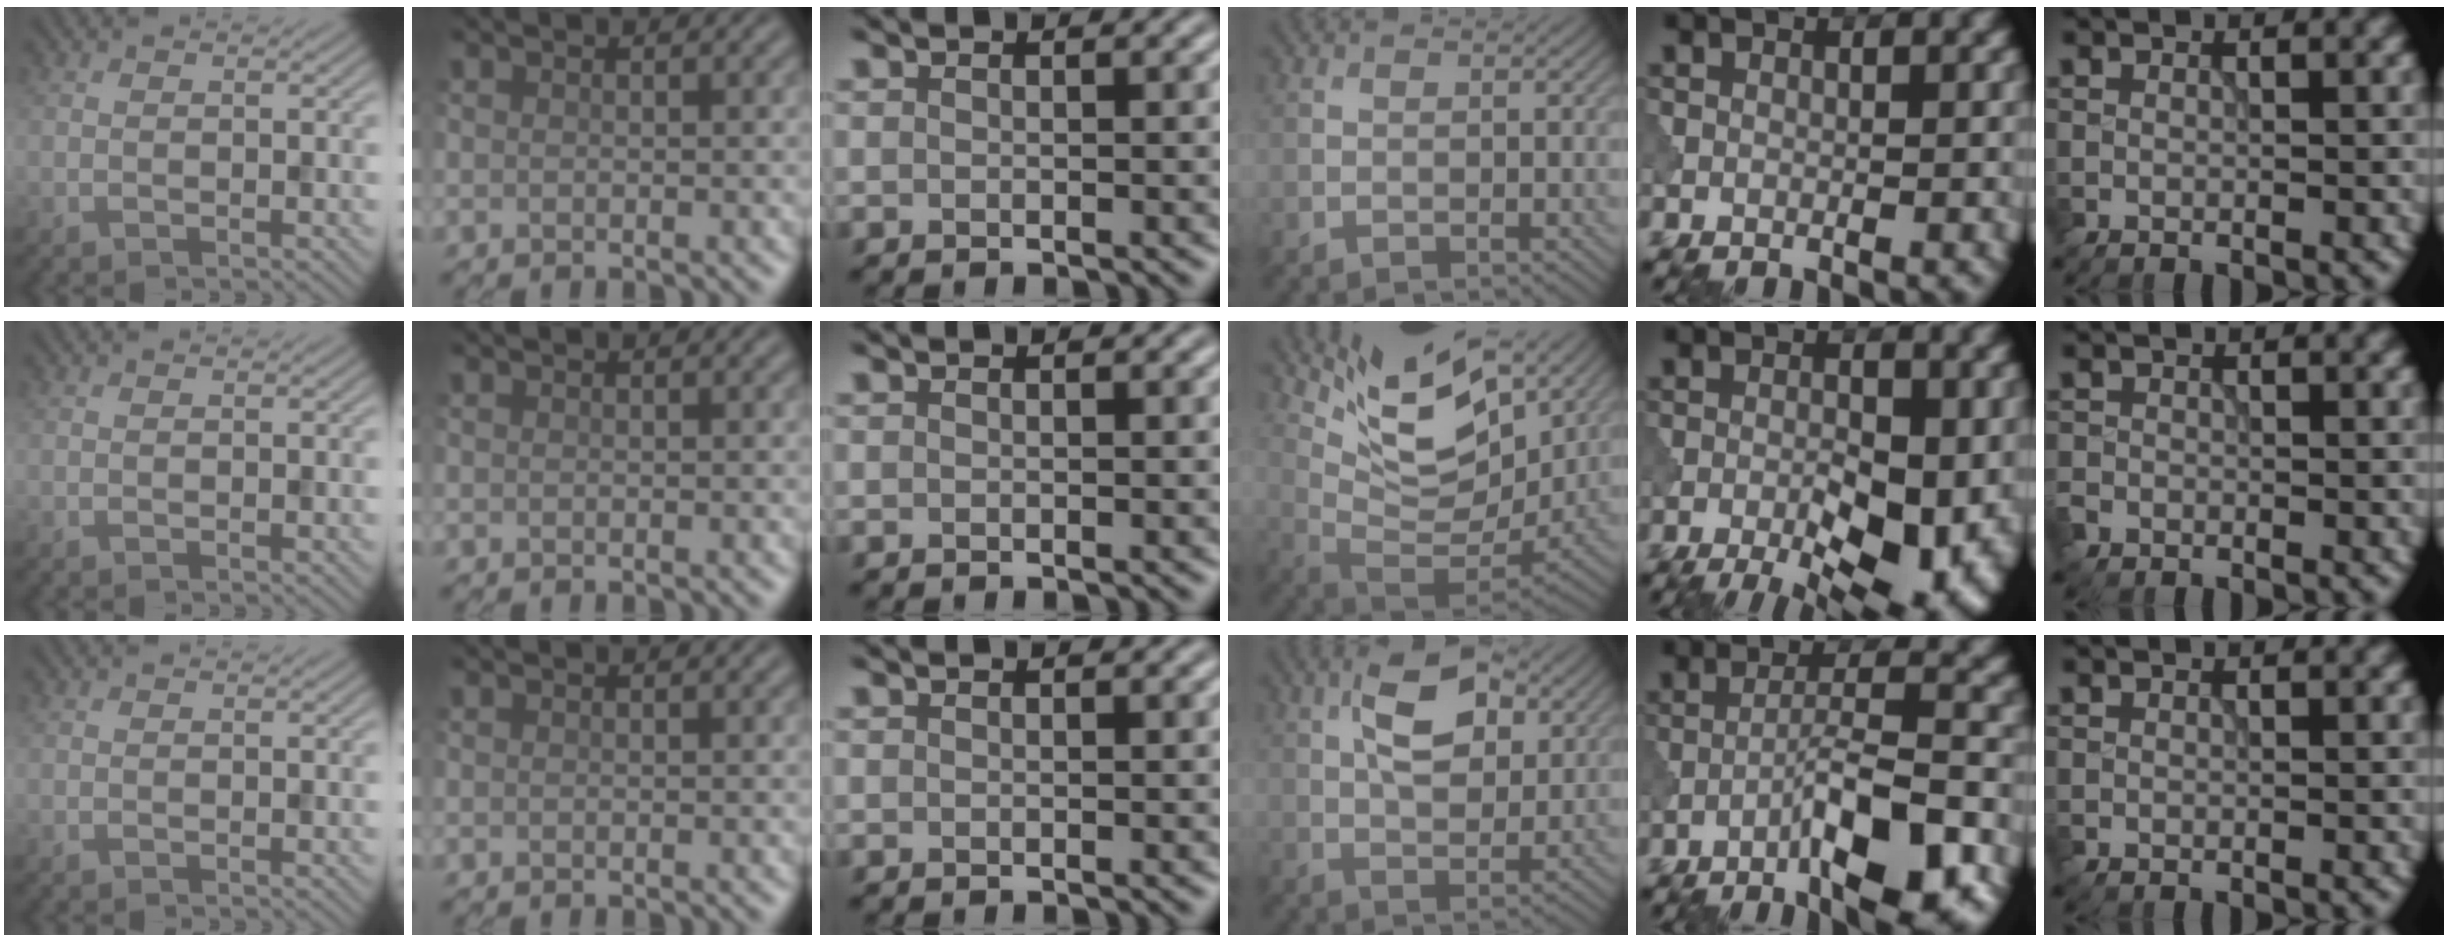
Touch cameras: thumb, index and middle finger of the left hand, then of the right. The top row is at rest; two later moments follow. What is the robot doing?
{"motion": "shake", "object": "bell"}